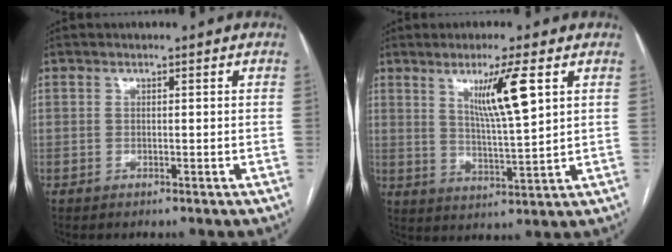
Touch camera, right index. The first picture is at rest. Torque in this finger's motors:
{"motor_torque": [0.28, 0.23, 0.21, 0.11]}